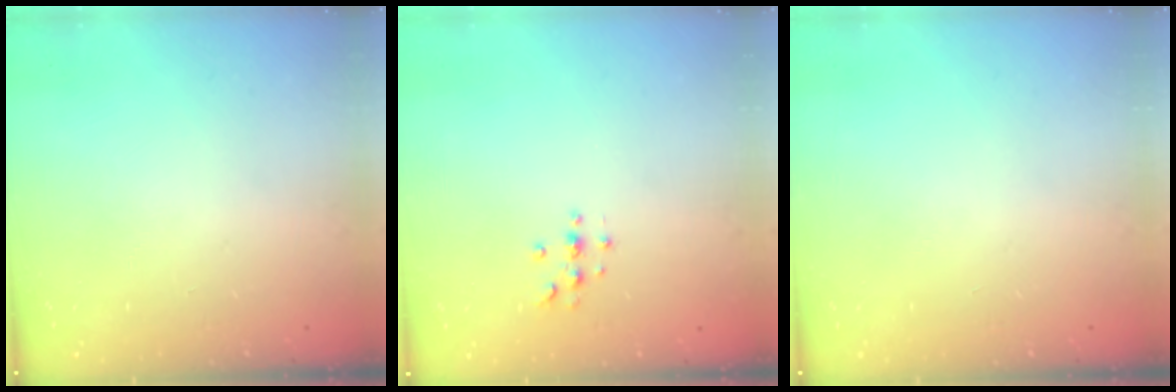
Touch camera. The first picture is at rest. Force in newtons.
{"total": 3.0, "press": 3.0, "slide": 0.4}
{"total": 0.0}